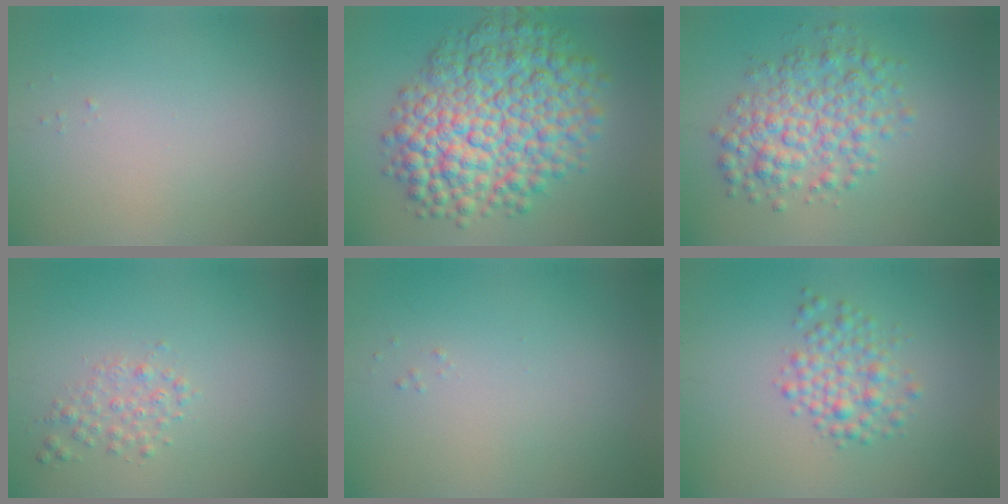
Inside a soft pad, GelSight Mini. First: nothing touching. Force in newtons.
{"total": 10.9, "press": 10.9, "slide": 0.2}
{"total": 5.2, "press": 5.2, "slide": 0.0}
{"total": 1.5, "press": 1.5, "slide": 0.1}
{"total": 0.0}
{"total": 2.9, "press": 2.9, "slide": 0.0}